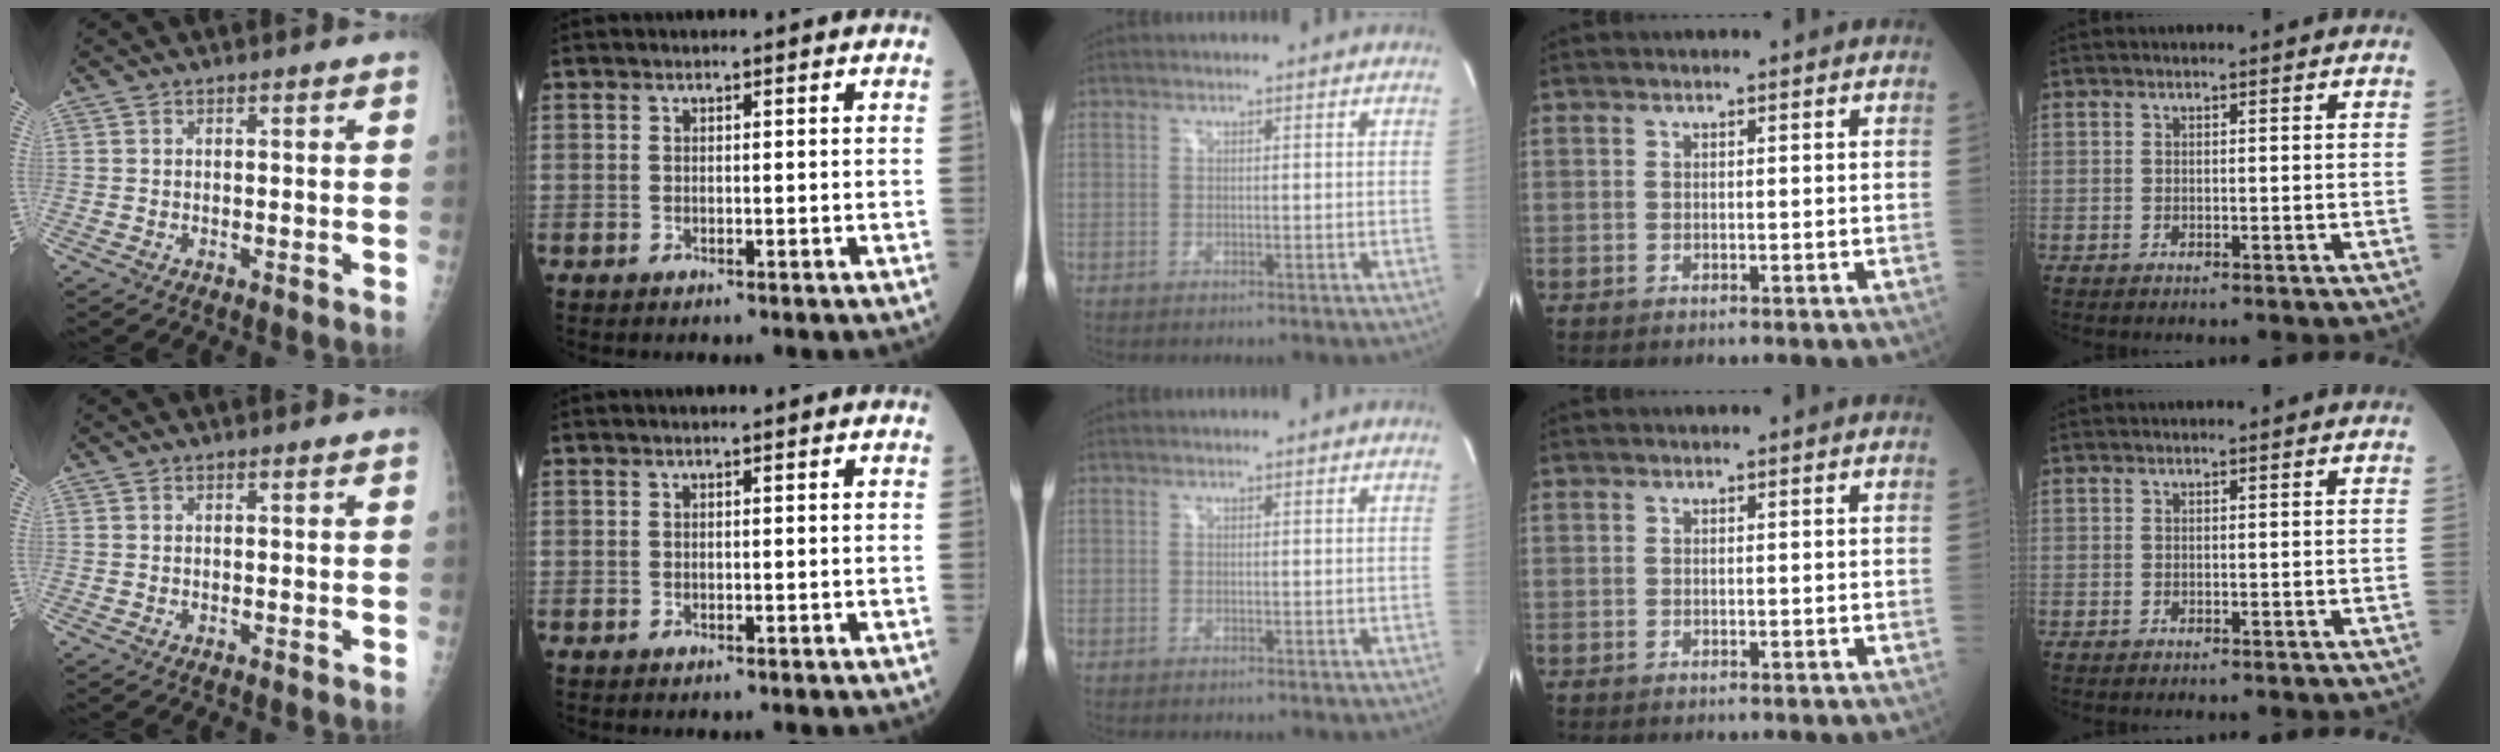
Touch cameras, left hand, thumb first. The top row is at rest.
{}